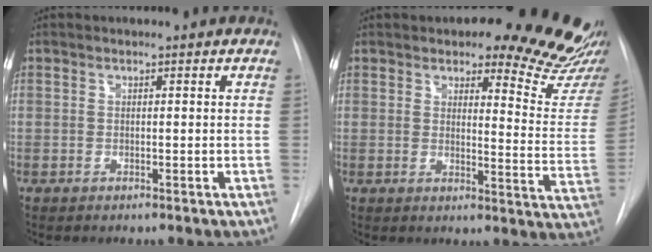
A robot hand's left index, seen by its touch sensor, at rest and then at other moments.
{"total": 16.3, "force": [14.5, 3.0, 6.9], "torque": [-0.065, -0.089, 0.153]}